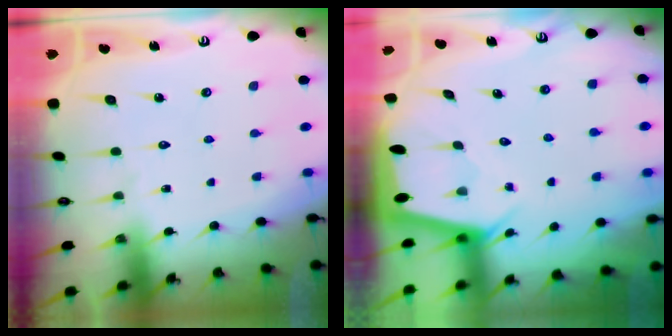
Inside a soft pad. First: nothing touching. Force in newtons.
{"total": 2.0, "press": 2.0, "slide": 0.2}